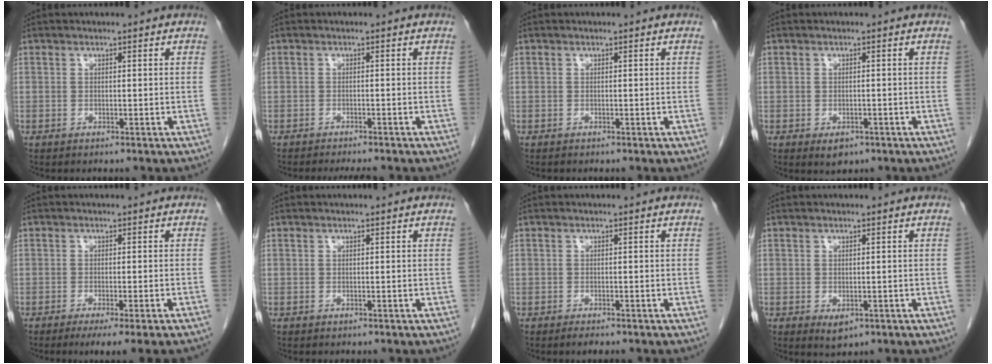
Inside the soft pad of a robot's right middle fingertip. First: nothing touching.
{"total": 5.4, "force": [-4.8, 0.6, 2.3], "torque": [-0.024, -0.007, -0.066]}
{"total": 0.0}
{"total": 2.4, "force": [-1.3, 1.4, 1.4], "torque": [-0.016, 0.000, -0.009]}
{"total": 6.6, "force": [-4.8, -0.6, 4.4], "torque": [-0.046, -0.015, -0.071]}
{"total": 0.0}
{"total": 1.3, "force": [-1.0, 0.2, 0.8], "torque": [-0.016, -0.003, -0.014]}
{"total": 2.0, "force": [-0.6, 1.2, 1.5], "torque": [-0.020, -0.004, -0.001]}